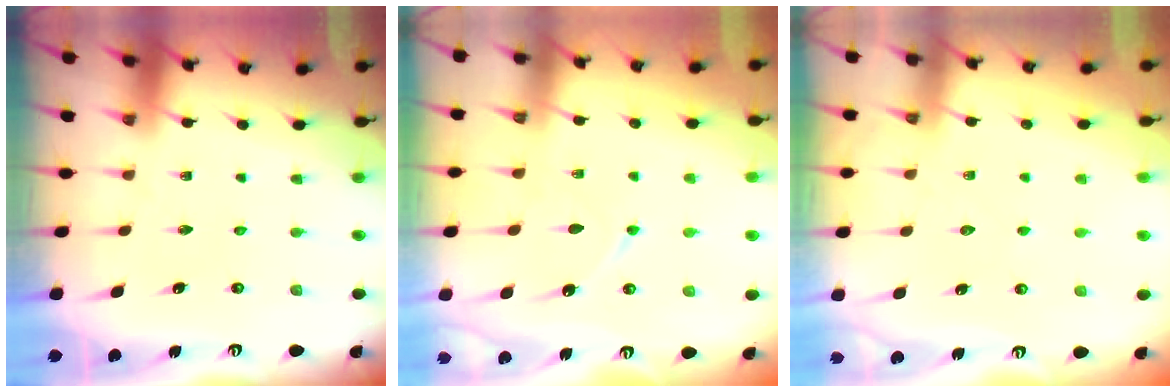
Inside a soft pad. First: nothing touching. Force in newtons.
{"total": 7.4, "press": 7.3, "slide": 0.7}
{"total": 4.9, "press": 4.9, "slide": 0.6}